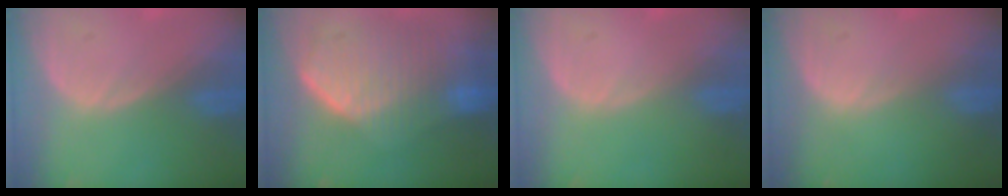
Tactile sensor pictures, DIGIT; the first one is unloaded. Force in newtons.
{"total": 10.8, "press": 9.4, "slide": 5.3}
{"total": 0.0}
{"total": 0.0}